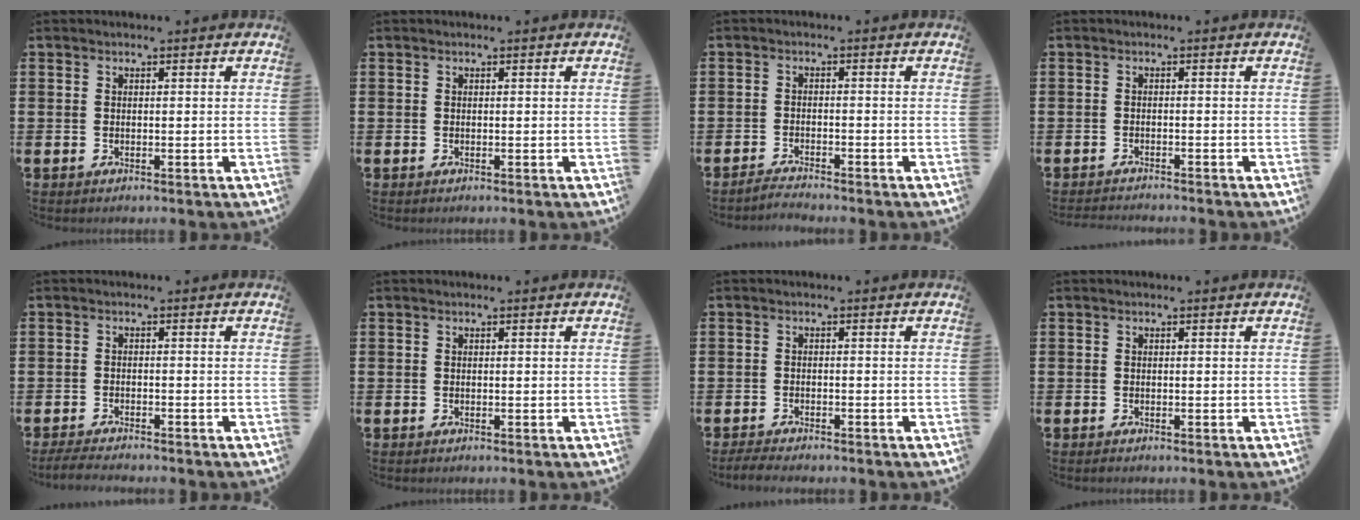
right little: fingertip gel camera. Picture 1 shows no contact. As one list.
[{"total": 0.0}, {"total": 1.6, "force": [-1.6, -0.1, 0.2], "torque": [-0.005, 0.002, -0.032]}, {"total": 1.1, "force": [-1.1, -0.1, 0.0], "torque": [-0.001, 0.000, -0.022]}, {"total": 1.8, "force": [-1.7, 0.1, 0.6], "torque": [-0.010, 0.005, -0.035]}, {"total": 0.0}, {"total": 1.4, "force": [-1.3, 0.2, 0.4], "torque": [-0.009, 0.004, -0.027]}, {"total": 0.0}]